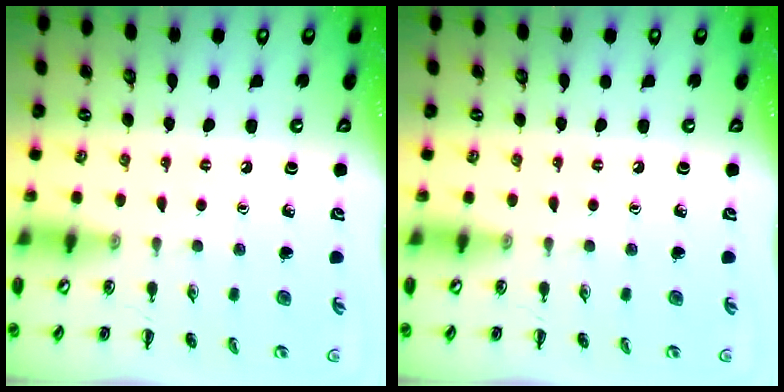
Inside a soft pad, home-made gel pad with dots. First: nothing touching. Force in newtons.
{"total": 0.0}